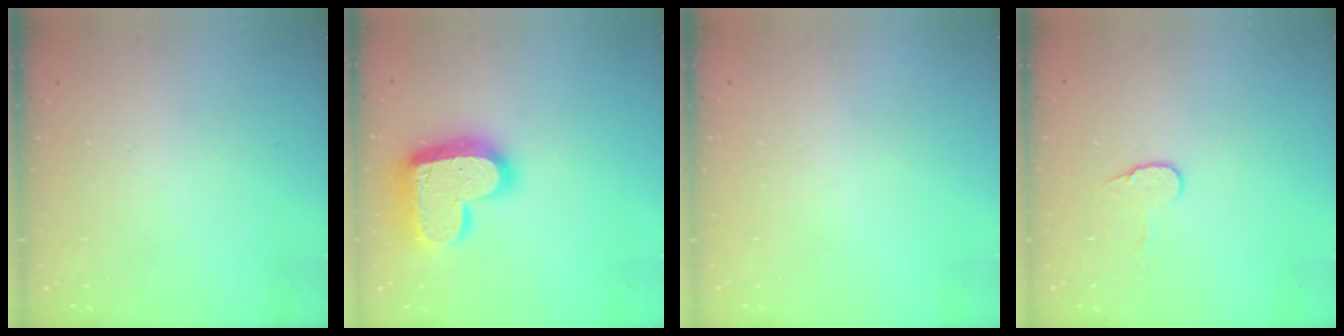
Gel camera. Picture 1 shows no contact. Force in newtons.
{"total": 20.2, "press": 20.1, "slide": 1.3}
{"total": 0.6, "press": 0.6, "slide": 0.2}
{"total": 7.3, "press": 7.3, "slide": 0.4}